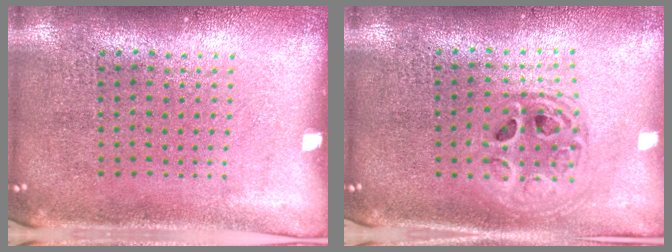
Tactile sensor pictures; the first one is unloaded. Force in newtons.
{"total": 1.7, "press": 1.4, "slide": 0.9}